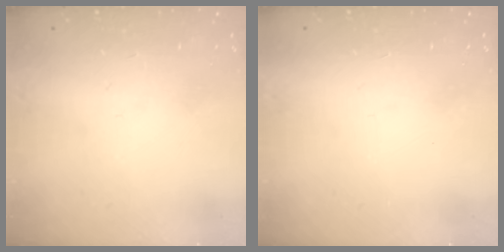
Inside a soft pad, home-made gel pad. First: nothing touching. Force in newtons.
{"total": 1.6, "press": 1.5, "slide": 0.1}